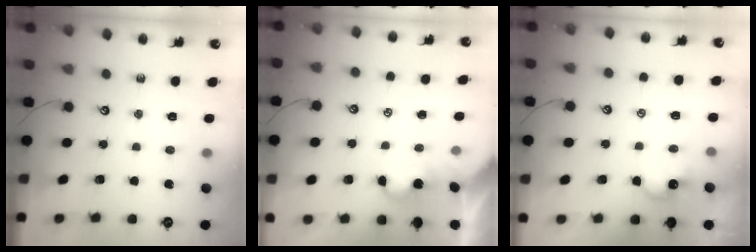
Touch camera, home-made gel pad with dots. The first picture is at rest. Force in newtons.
{"total": 4.1, "press": 4.1, "slide": 0.1}
{"total": 1.9, "press": 1.9, "slide": 0.4}